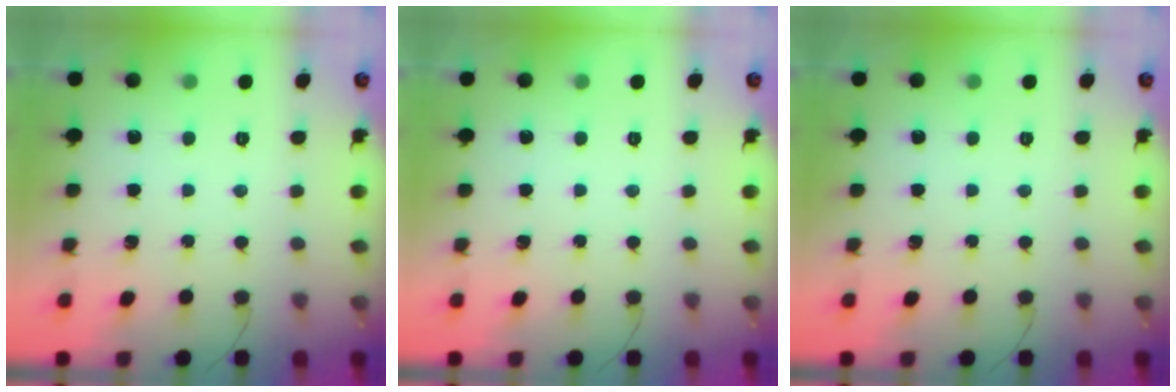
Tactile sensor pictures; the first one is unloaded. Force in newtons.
{"total": 0.0}
{"total": 0.0}